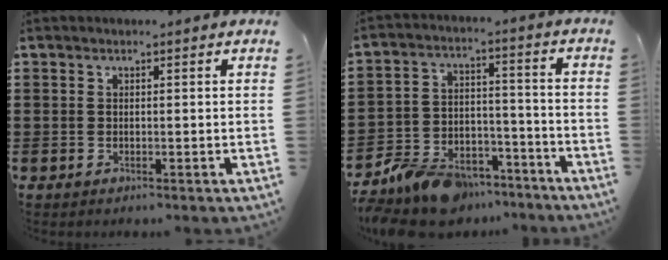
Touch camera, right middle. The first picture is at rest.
{"total": 9.3, "force": [-8.6, 2.9, 2.2], "torque": [-0.049, 0.031, -0.168]}